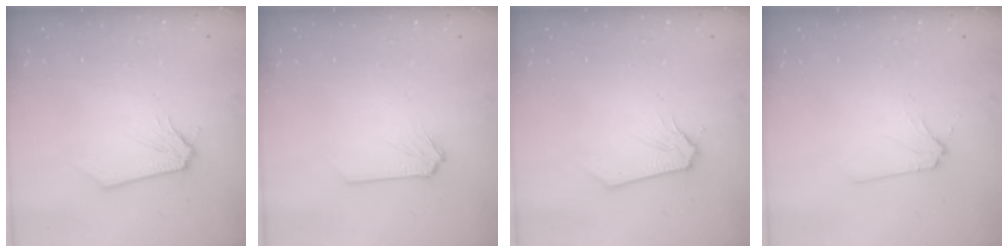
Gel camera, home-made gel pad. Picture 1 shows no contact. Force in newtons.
{"total": 0.0}
{"total": 0.0}
{"total": 2.8, "press": 2.8, "slide": 0.6}